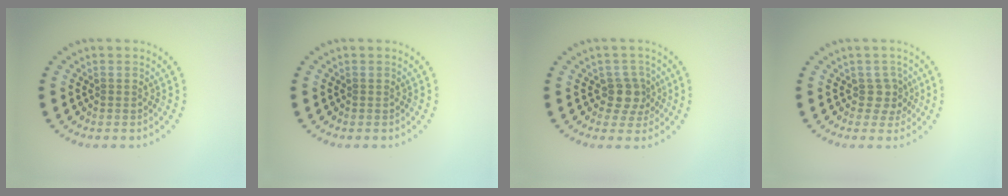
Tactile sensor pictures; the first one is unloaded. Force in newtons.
{"total": 0.0}
{"total": 2.4, "press": 2.0, "slide": 1.4}
{"total": 1.8, "press": 1.5, "slide": 1.0}